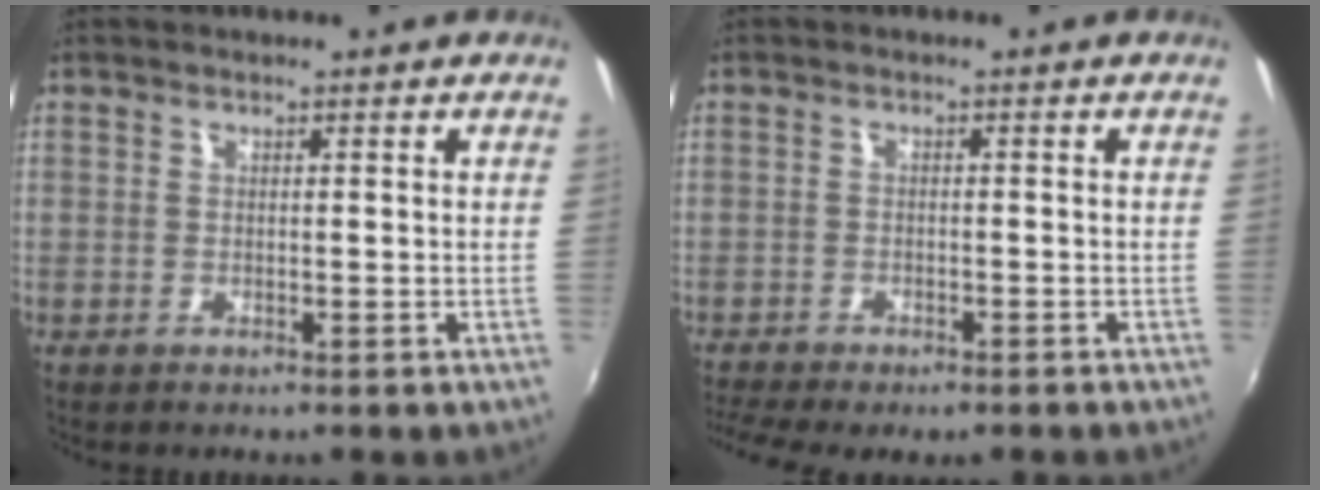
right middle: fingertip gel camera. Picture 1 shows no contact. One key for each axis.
{"total": 7.7, "fx": -6.4, "fy": 2.0, "fz": 3.9, "tx": -0.102, "ty": -0.035, "tz": -0.105}